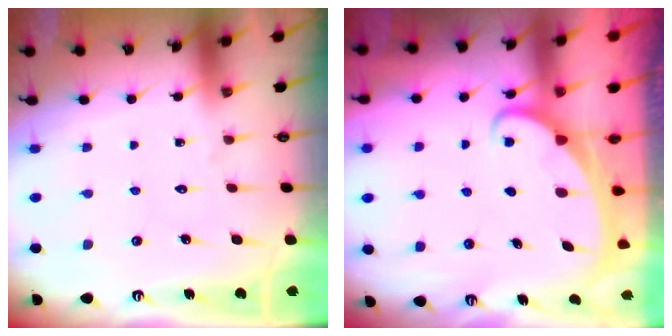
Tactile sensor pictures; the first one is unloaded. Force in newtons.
{"total": 2.0, "press": 2.0, "slide": 0.1}